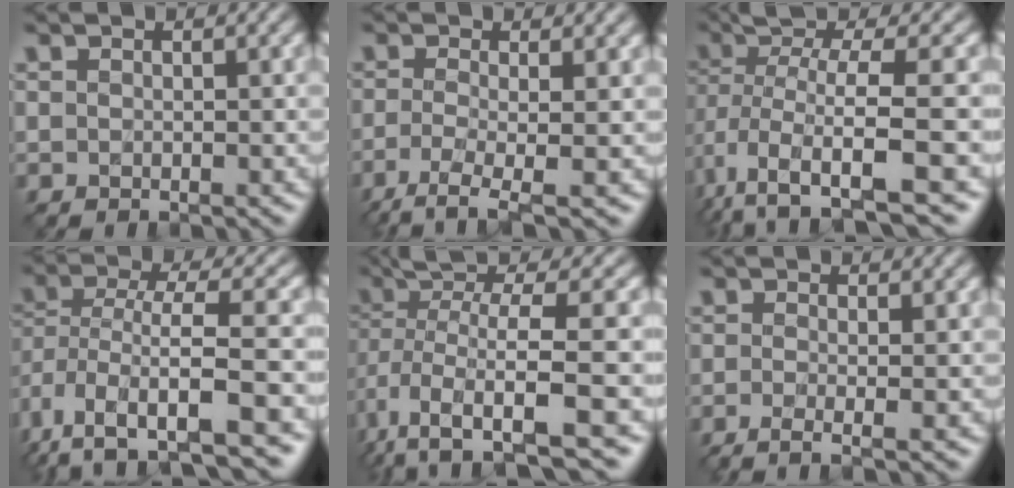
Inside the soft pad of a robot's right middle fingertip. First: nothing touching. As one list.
[{"total": 4.9, "force": [-1.9, 1.3, 4.4], "torque": [-0.077, -0.010, -0.047]}, {"total": 7.1, "force": [-2.4, 2.4, 6.3], "torque": [-0.120, -0.011, -0.045]}, {"total": 9.6, "force": [-4.6, 3.9, 7.5], "torque": [-0.143, 0.001, -0.075]}, {"total": 7.5, "force": [-1.7, 2.6, 6.9], "torque": [-0.131, -0.007, -0.029]}, {"total": 3.1, "force": [-0.8, 1.2, 2.8], "torque": [-0.035, -0.012, -0.019]}]